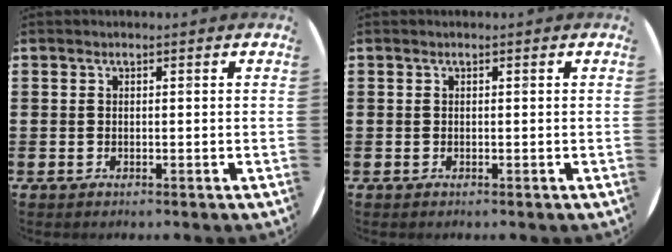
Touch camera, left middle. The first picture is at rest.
{"total": 0.0}